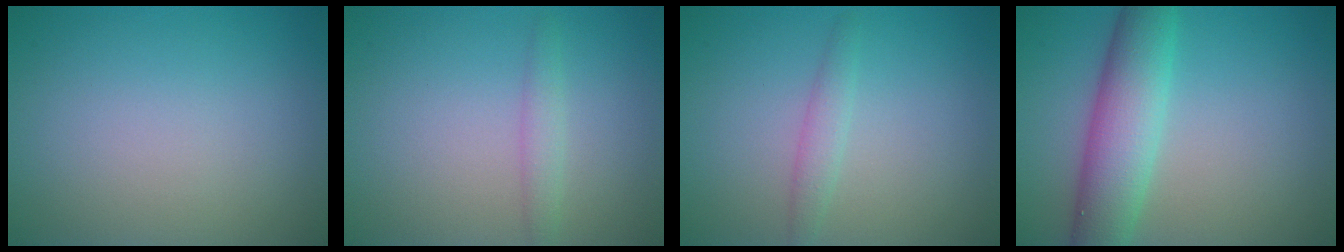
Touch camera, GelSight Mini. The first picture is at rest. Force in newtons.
{"total": 1.4, "press": 1.4, "slide": 0.0}
{"total": 1.5, "press": 1.5, "slide": 0.1}
{"total": 6.3, "press": 6.3, "slide": 0.2}